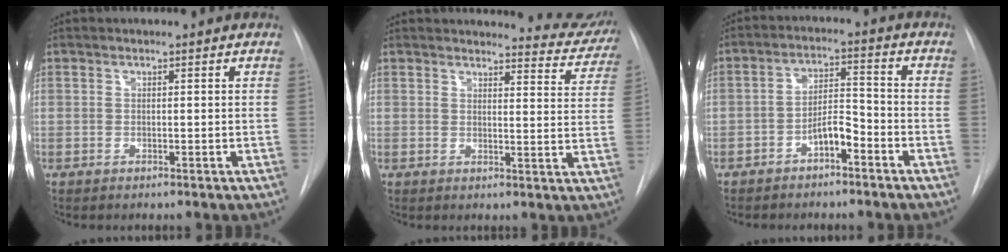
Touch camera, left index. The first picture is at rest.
{"total": 9.4, "force": [9.3, 1.5, 0.9], "torque": [0.015, -0.049, 0.079]}
{"total": 5.1, "force": [-3.3, 1.7, 3.5], "torque": [-0.065, 0.014, -0.055]}